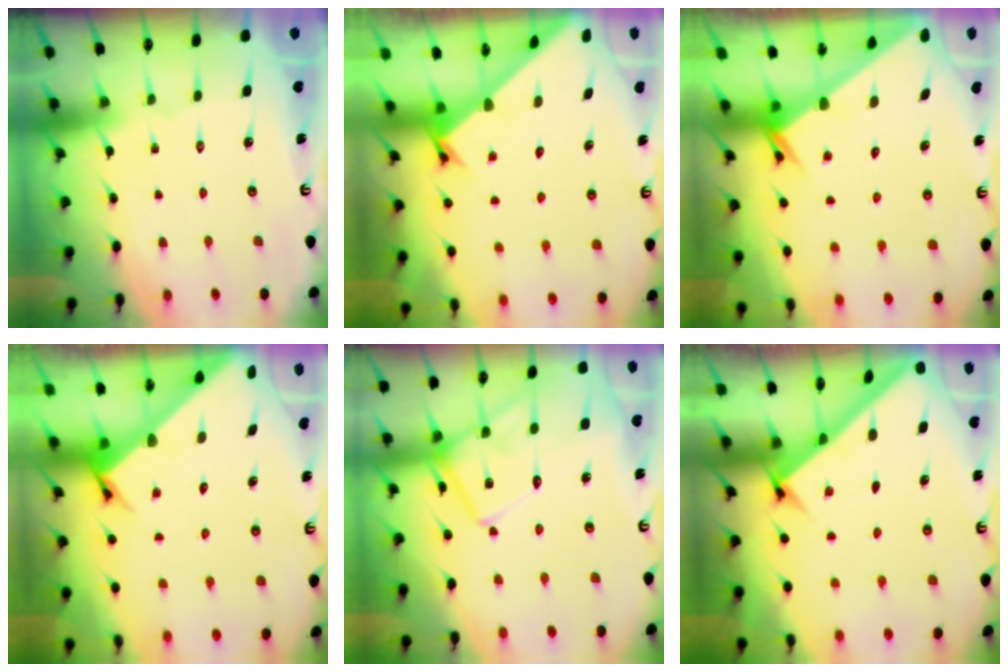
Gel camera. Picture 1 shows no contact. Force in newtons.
{"total": 2.2, "press": 2.2, "slide": 0.2}
{"total": 2.0, "press": 2.0, "slide": 0.1}
{"total": 3.5, "press": 3.5, "slide": 0.2}
{"total": 16.1, "press": 16.1, "slide": 1.4}
{"total": 2.4, "press": 2.4, "slide": 0.2}